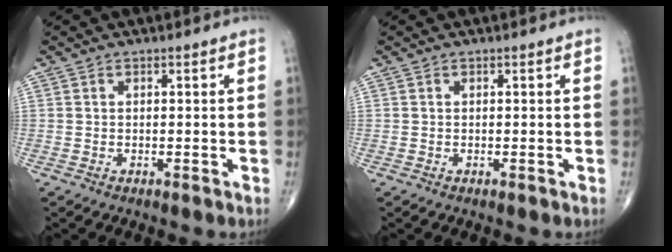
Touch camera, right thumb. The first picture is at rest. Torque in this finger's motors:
{"motor_torque": [0.04, 0.04, 0.00, 0.00, 0.01]}